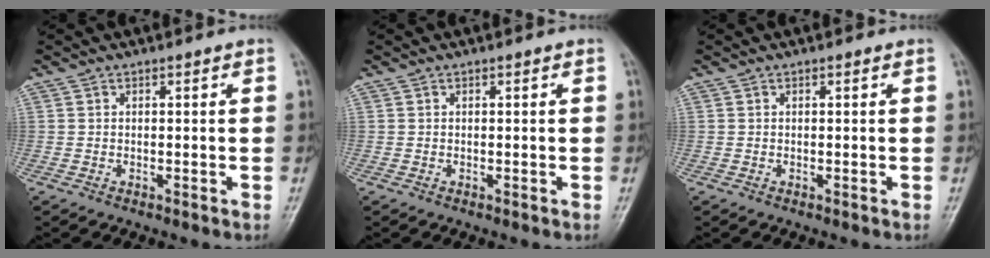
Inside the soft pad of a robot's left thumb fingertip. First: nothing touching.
{"total": 0.0}
{"total": 0.0}